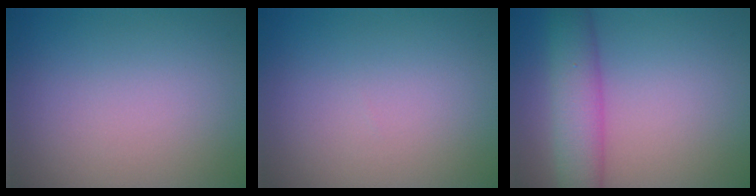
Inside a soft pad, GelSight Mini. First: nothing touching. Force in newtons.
{"total": 0.0}
{"total": 5.6, "press": 5.5, "slide": 0.5}